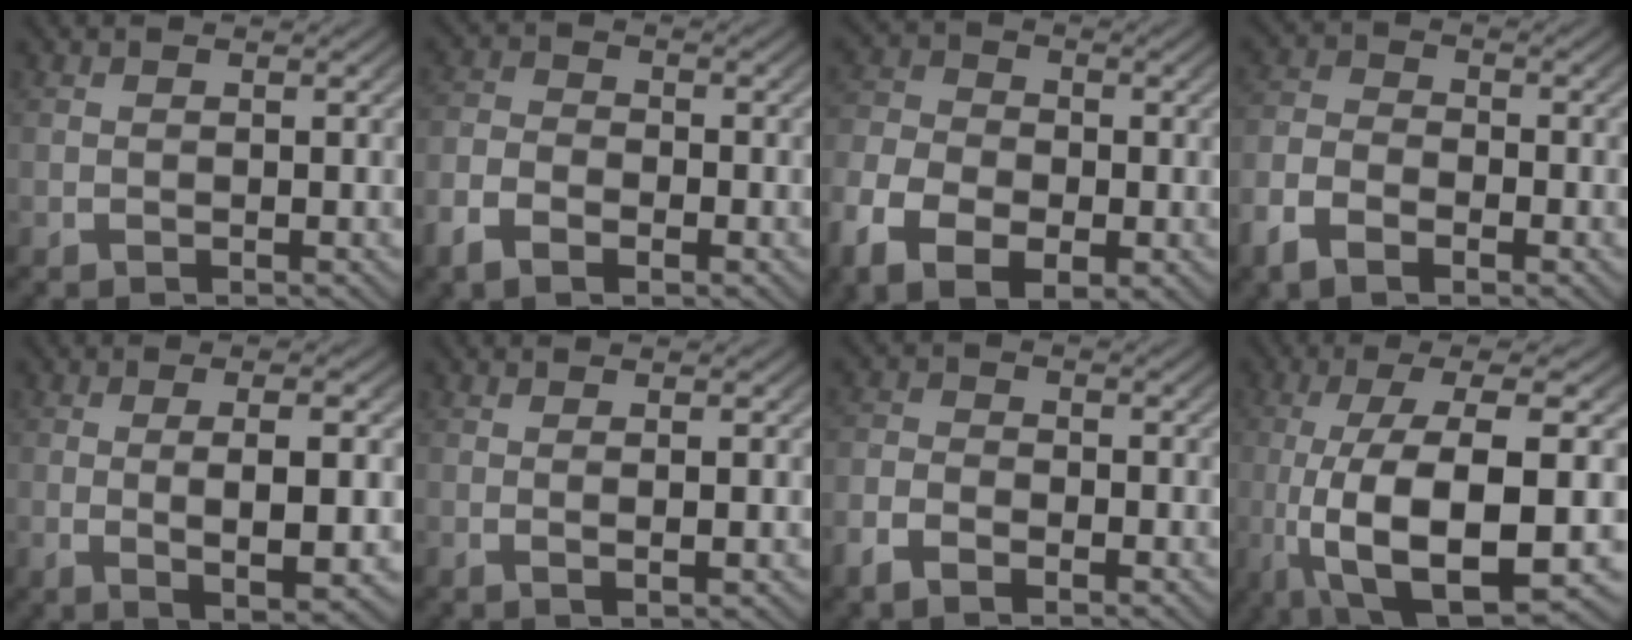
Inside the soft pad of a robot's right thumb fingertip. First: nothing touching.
{"total": 3.2, "force": [-1.5, 2.1, 1.8], "torque": [-0.037, -0.006, -0.033]}
{"total": 7.2, "force": [-1.9, 5.2, 4.5], "torque": [-0.099, -0.021, -0.024]}
{"total": 4.0, "force": [-1.8, 2.6, 2.4], "torque": [-0.055, -0.006, -0.036]}
{"total": 5.7, "force": [-0.1, 1.9, 5.3], "torque": [-0.105, -0.013, 0.008]}
{"total": 1.5, "force": [0.4, 0.2, 1.4], "torque": [-0.031, -0.003, 0.011]}
{"total": 2.4, "force": [-1.3, 1.6, 1.2], "torque": [-0.023, -0.004, -0.029]}
{"total": 14.6, "force": [-2.5, 7.0, 12.5], "torque": [-0.285, -0.054, -0.005]}